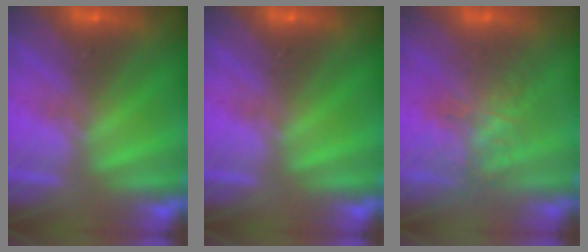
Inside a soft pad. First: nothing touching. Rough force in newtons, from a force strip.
{"total": 0.0}
{"total": 4.0}